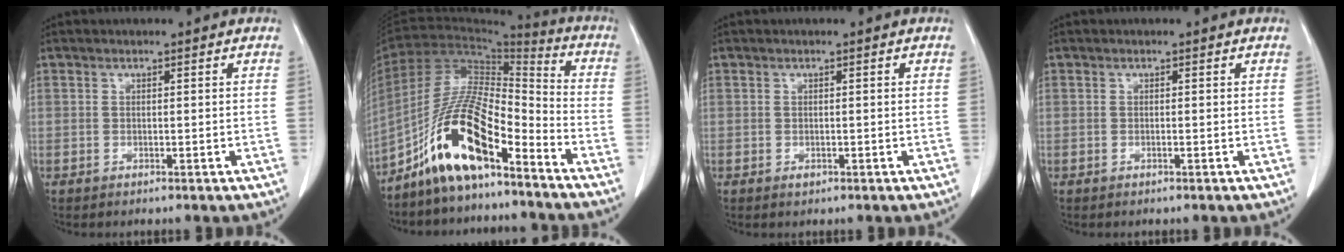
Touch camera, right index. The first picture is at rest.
{"total": 14.2, "force": [-9.1, 3.3, 10.4], "torque": [-0.204, 0.016, -0.167]}
{"total": 0.7, "force": [-0.3, 0.5, 0.4], "torque": [-0.004, 0.001, -0.003]}
{"total": 0.0}